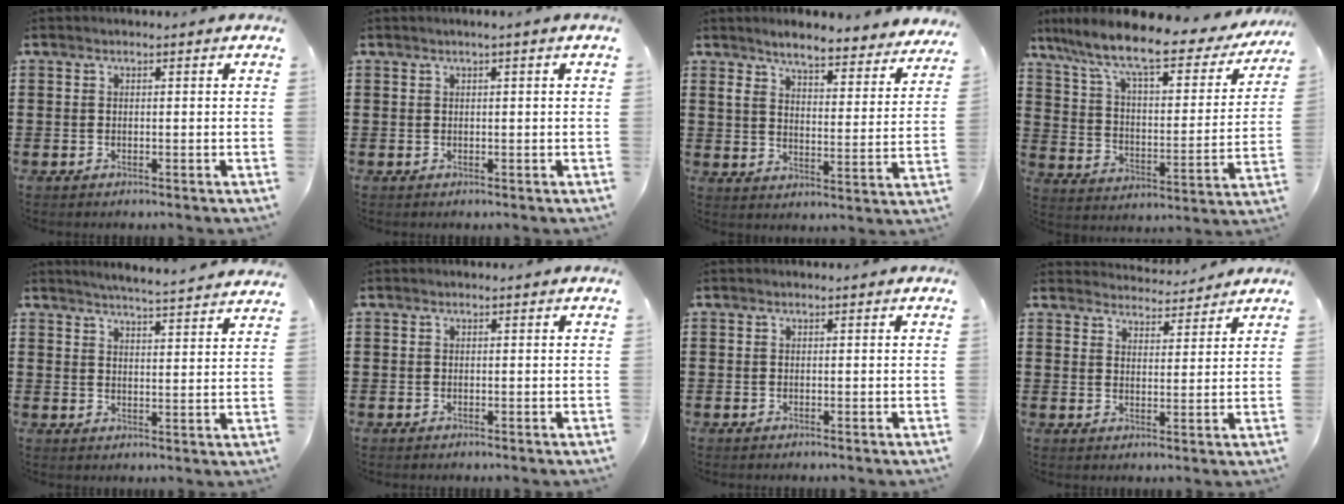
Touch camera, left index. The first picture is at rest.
{"total": 0.7, "force": [0.2, -0.2, 0.7], "torque": [-0.011, -0.004, 0.004]}
{"total": 5.6, "force": [5.1, 0.3, 2.3], "torque": [-0.068, -0.032, 0.083]}
{"total": 10.2, "force": [8.1, 1.3, 6.0], "torque": [-0.147, -0.049, 0.132]}
{"total": 4.3, "force": [4.2, -0.6, 0.3], "torque": [-0.021, -0.029, 0.074]}
{"total": 0.0}
{"total": 0.0}
{"total": 4.0, "force": [3.9, 0.6, 0.1], "torque": [-0.007, -0.021, 0.071]}